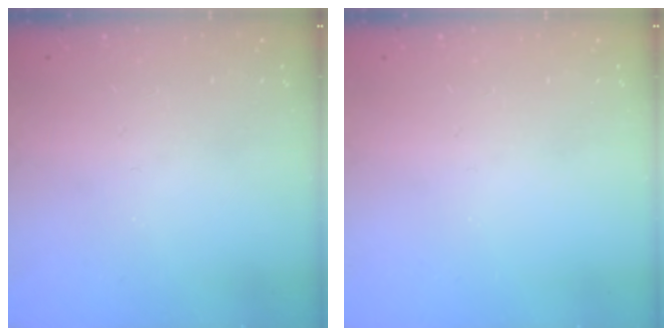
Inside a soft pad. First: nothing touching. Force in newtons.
{"total": 0.0}